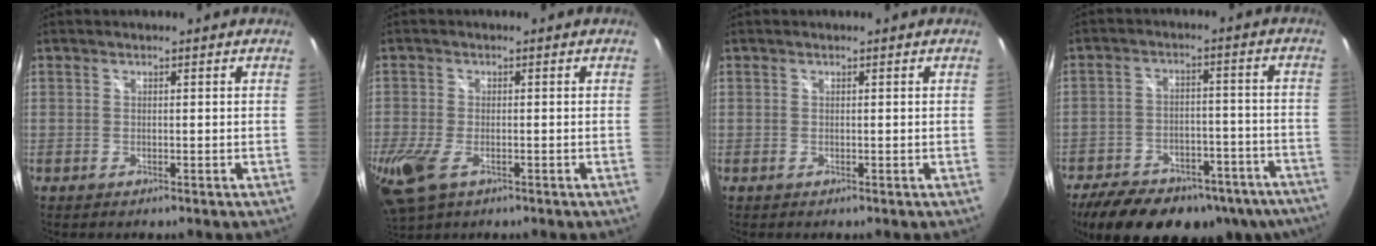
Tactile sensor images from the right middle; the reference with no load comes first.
{"total": 10.7, "force": [-4.7, 5.9, 7.5], "torque": [-0.182, -0.039, -0.083]}
{"total": 0.0}
{"total": 26.7, "force": [-19.9, 12.2, 12.9], "torque": [-0.244, -0.006, -0.254]}